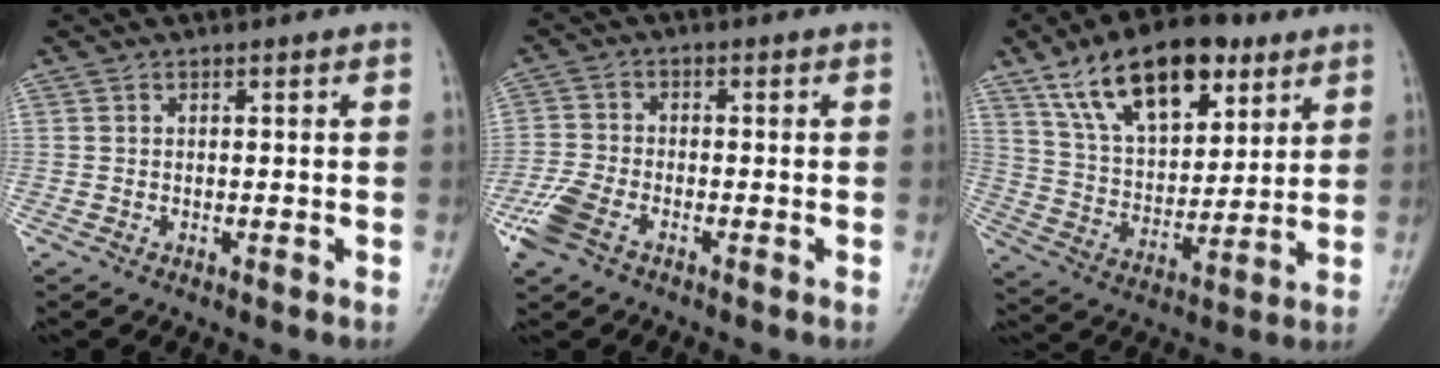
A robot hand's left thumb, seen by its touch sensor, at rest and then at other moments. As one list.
[{"total": 6.2, "force": [-3.6, 3.3, 3.8], "torque": [-0.098, 0.008, -0.074]}, {"total": 19.5, "force": [10.9, 9.8, 12.9], "torque": [-0.172, -0.033, 0.192]}]